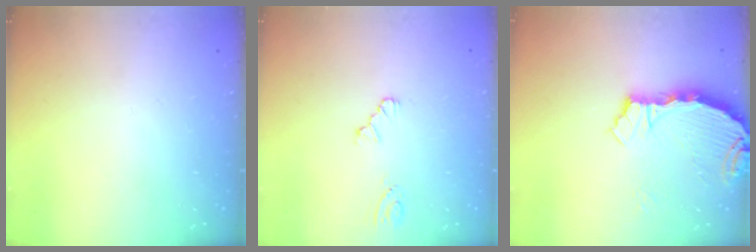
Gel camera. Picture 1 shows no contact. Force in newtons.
{"total": 2.2, "press": 2.2, "slide": 0.3}
{"total": 3.9, "press": 3.9, "slide": 0.2}